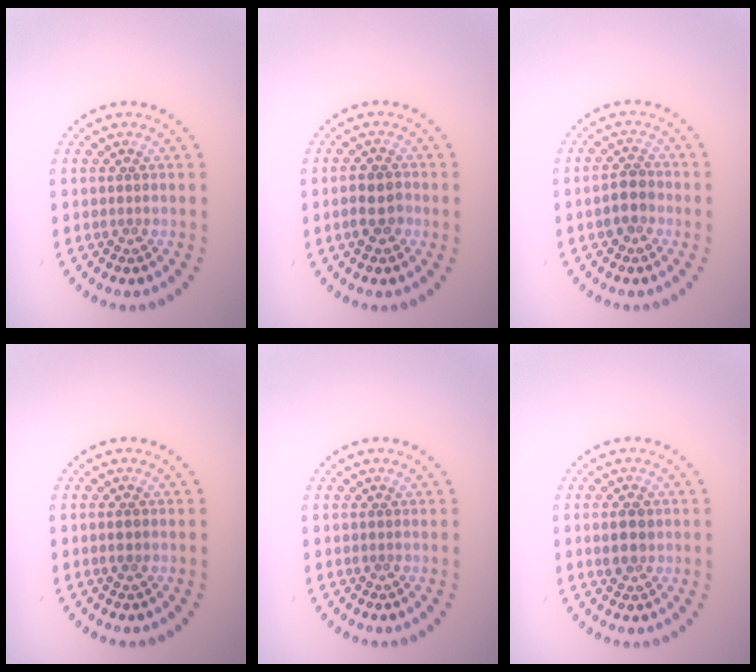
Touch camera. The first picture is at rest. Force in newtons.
{"total": 2.4, "press": 2.3, "slide": 0.6}
{"total": 2.4, "press": 2.3, "slide": 0.7}
{"total": 0.9, "press": 0.8, "slide": 0.3}
{"total": 0.0}
{"total": 2.1, "press": 2.1, "slide": 0.0}